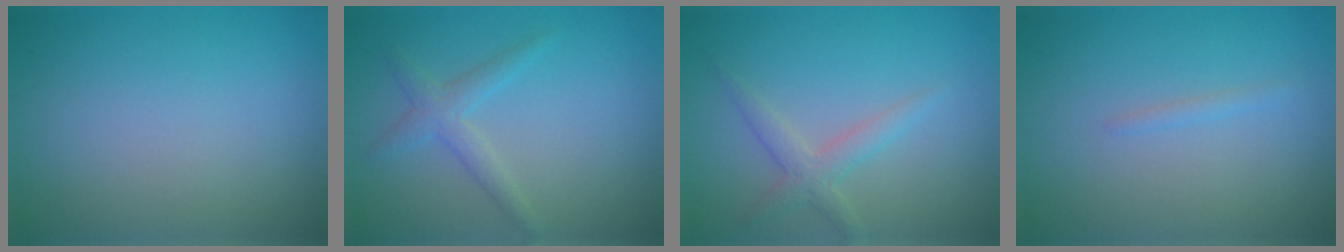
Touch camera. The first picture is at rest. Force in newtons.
{"total": 2.1, "press": 2.1, "slide": 0.1}
{"total": 2.2, "press": 2.2, "slide": 0.0}
{"total": 0.7, "press": 0.7, "slide": 0.1}